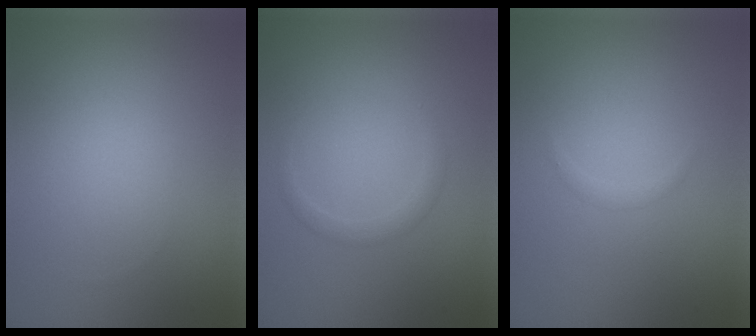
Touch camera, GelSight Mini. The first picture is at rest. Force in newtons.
{"total": 1.3, "press": 1.3, "slide": 0.0}
{"total": 0.6, "press": 0.6, "slide": 0.1}